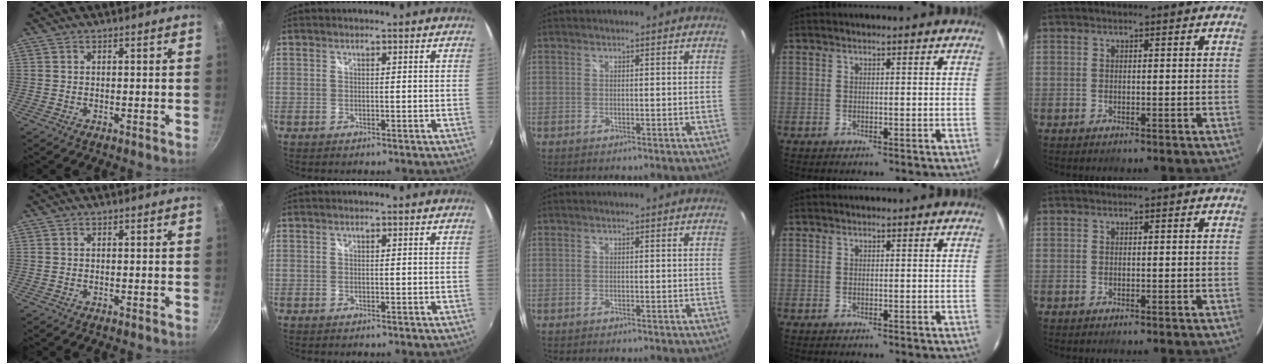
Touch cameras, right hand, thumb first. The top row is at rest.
{}